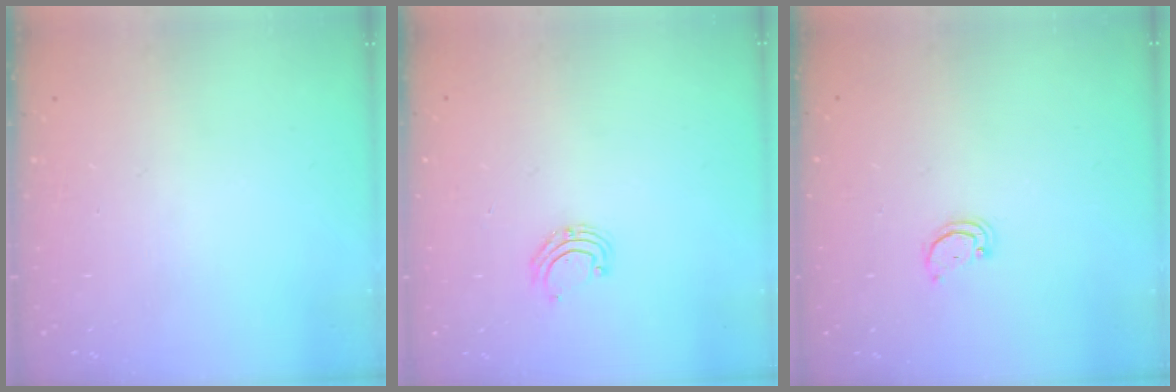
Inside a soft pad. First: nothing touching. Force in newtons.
{"total": 4.1, "press": 4.1, "slide": 0.4}
{"total": 2.1, "press": 2.1, "slide": 0.2}